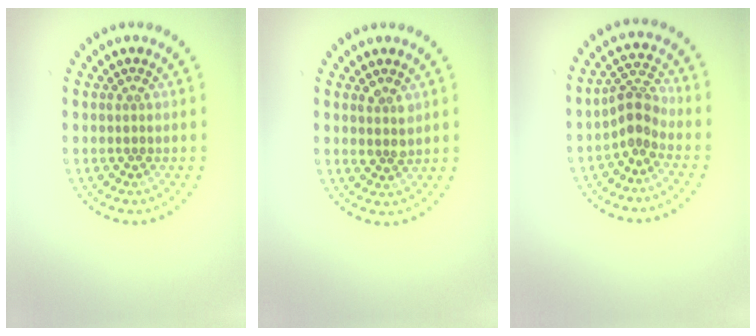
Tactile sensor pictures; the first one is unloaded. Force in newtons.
{"total": 1.5, "press": 1.4, "slide": 0.6}
{"total": 2.4, "press": 1.8, "slide": 1.5}